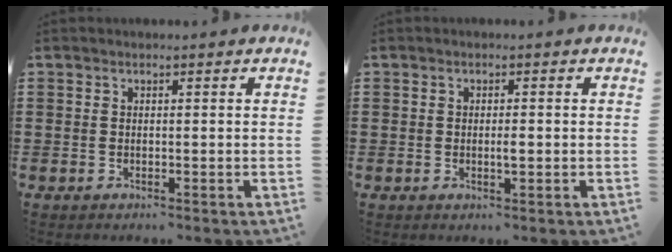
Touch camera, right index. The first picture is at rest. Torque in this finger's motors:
{"motor_torque": [-0.24, 0.25, 0.07, 0.03]}